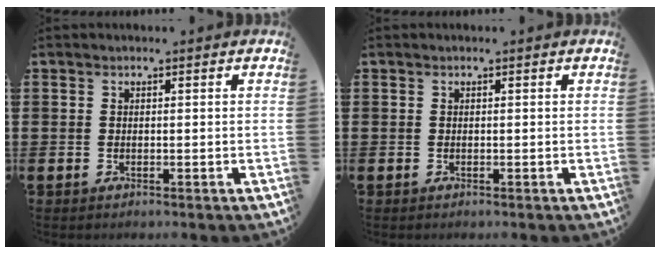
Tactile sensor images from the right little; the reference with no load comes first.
{"total": 0.0}